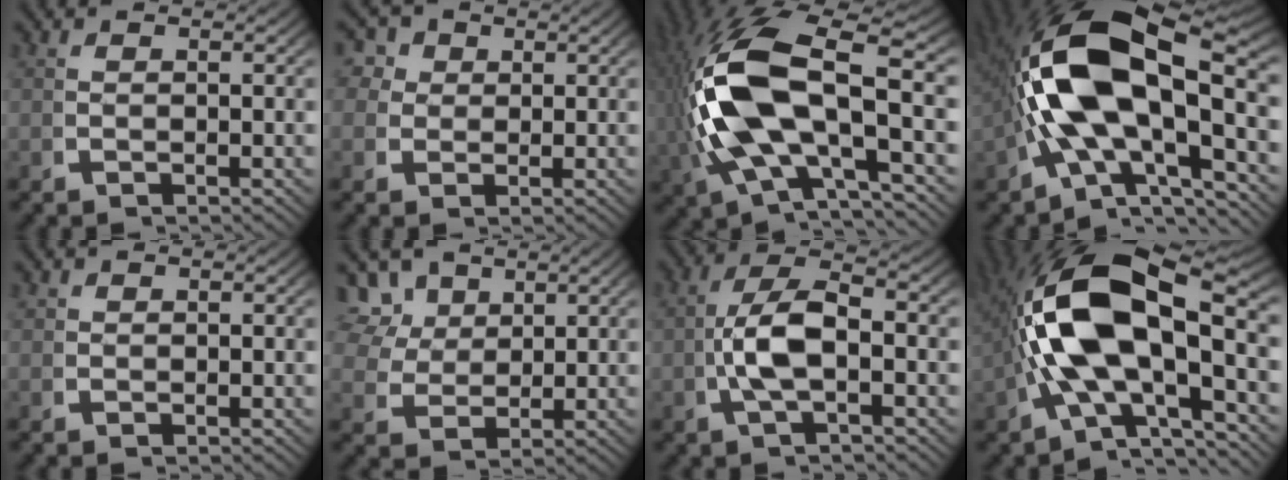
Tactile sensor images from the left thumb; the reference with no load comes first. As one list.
[{"total": 4.6, "force": [1.9, 3.9, 1.7], "torque": [-0.042, -0.004, 0.025]}, {"total": 14.8, "force": [0.5, 7.6, 12.7], "torque": [-0.283, -0.014, 0.028]}, {"total": 19.1, "force": [0.3, 11.4, 15.3], "torque": [-0.314, -0.036, 0.021]}, {"total": 0.6, "force": [0.2, 0.5, -0.1], "torque": [-0.004, -0.007, 0.006]}, {"total": 6.0, "force": [2.7, 4.8, 2.3], "torque": [-0.062, -0.016, 0.056]}, {"total": 6.7, "force": [-0.1, 3.5, 5.8], "torque": [-0.131, -0.014, 0.002]}, {"total": 17.0, "force": [0.4, 9.8, 13.9], "torque": [-0.288, -0.031, 0.021]}]